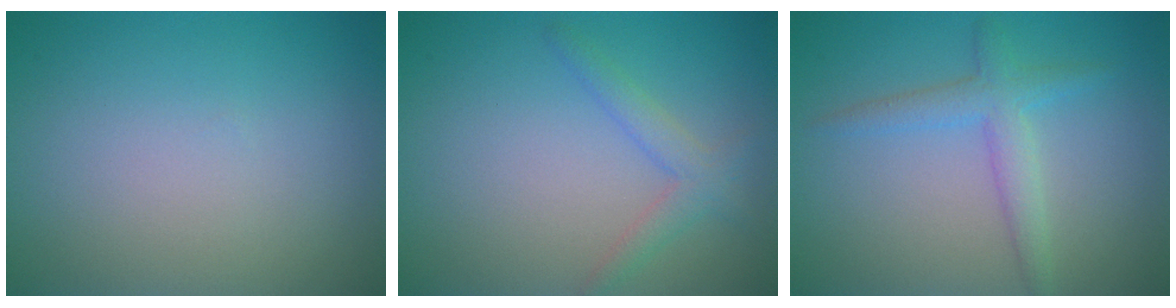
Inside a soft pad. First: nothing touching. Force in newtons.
{"total": 2.1, "press": 2.1, "slide": 0.1}
{"total": 2.7, "press": 2.7, "slide": 0.2}